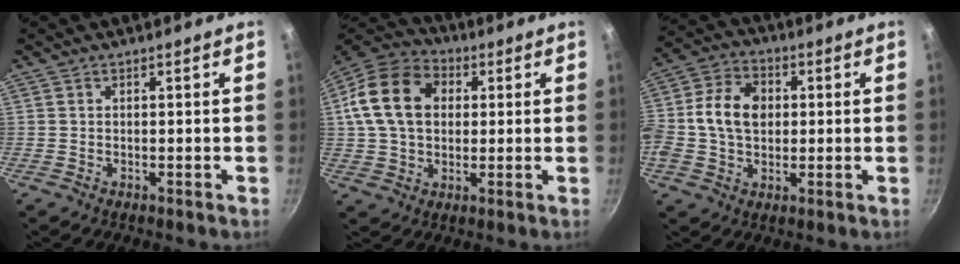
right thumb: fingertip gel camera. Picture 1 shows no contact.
{"total": 16.0, "force": [3.0, 11.9, 10.3], "torque": [-0.167, 0.020, 0.042]}
{"total": 12.8, "force": [1.0, 9.3, 8.7], "torque": [-0.146, 0.017, -0.003]}